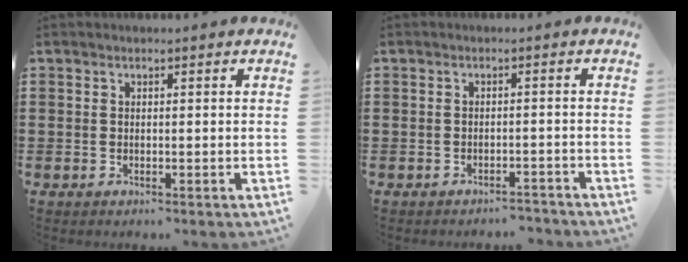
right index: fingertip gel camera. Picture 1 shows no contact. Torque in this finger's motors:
{"motor_torque": [0.33, -0.30, -0.15, -0.07]}